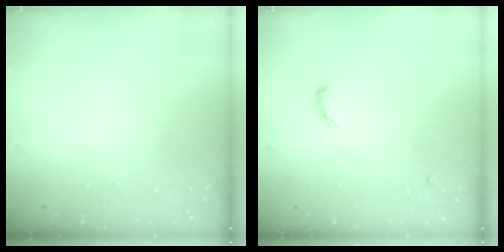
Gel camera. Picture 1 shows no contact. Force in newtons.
{"total": 6.1, "press": 5.8, "slide": 1.6}